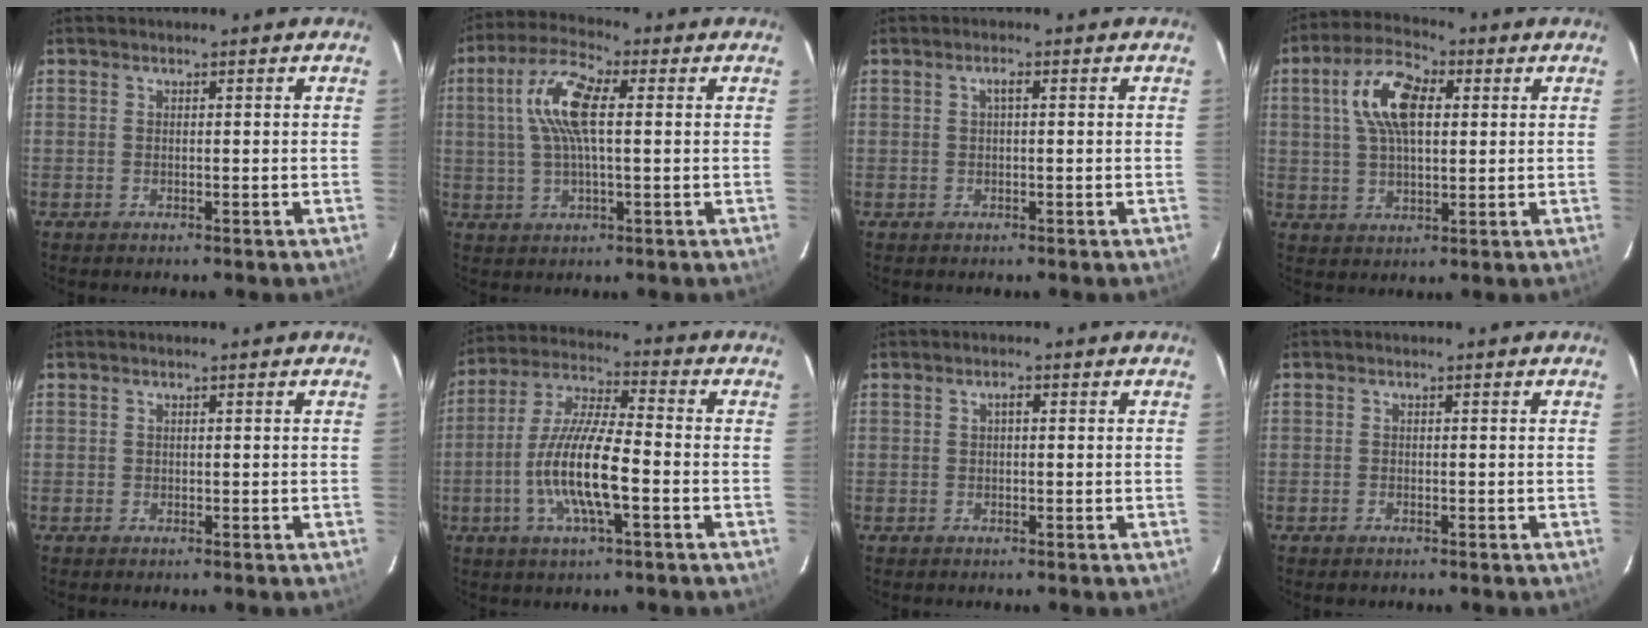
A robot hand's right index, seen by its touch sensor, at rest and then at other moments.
{"total": 10.3, "force": [1.9, 3.3, 9.5], "torque": [-0.193, 0.020, 0.034]}
{"total": 1.1, "force": [0.2, 0.2, 1.1], "torque": [-0.019, 0.007, 0.001]}
{"total": 11.3, "force": [2.9, 5.5, 9.4], "torque": [-0.181, 0.026, 0.052]}
{"total": 0.0}
{"total": 13.4, "force": [-3.8, 2.6, 12.5], "torque": [-0.256, -0.003, -0.076]}
{"total": 1.0, "force": [0.1, 0.4, 0.9], "torque": [-0.015, 0.007, 0.000]}
{"total": 0.8, "force": [-0.6, 0.5, 0.1], "torque": [-0.004, 0.002, -0.010]}